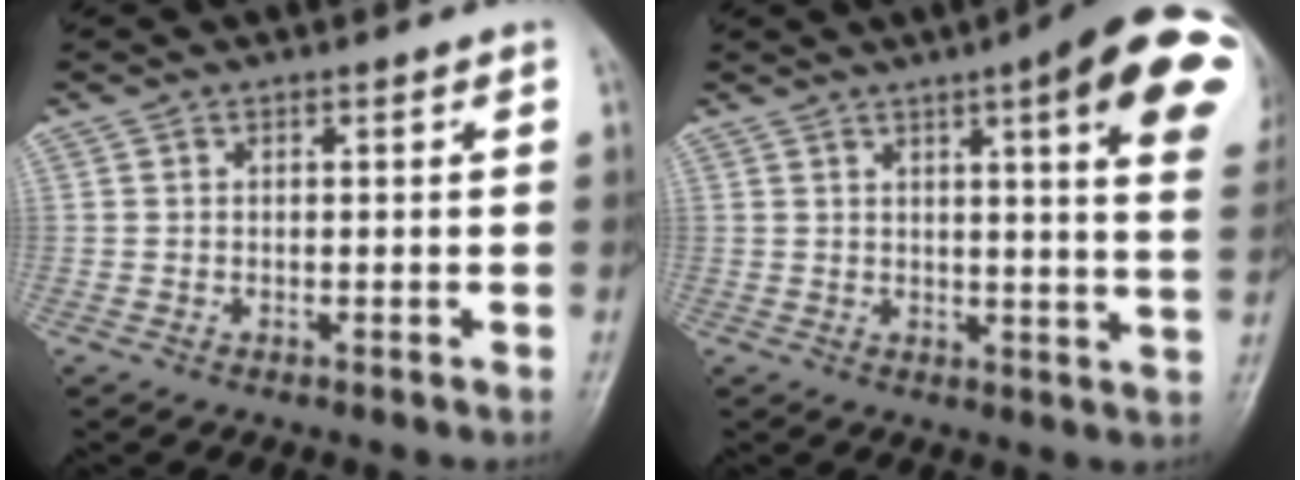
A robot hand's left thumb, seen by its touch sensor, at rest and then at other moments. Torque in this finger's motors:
{"motor_torque": [0.72, 0.65, 1.64, -1.12, 0.12]}